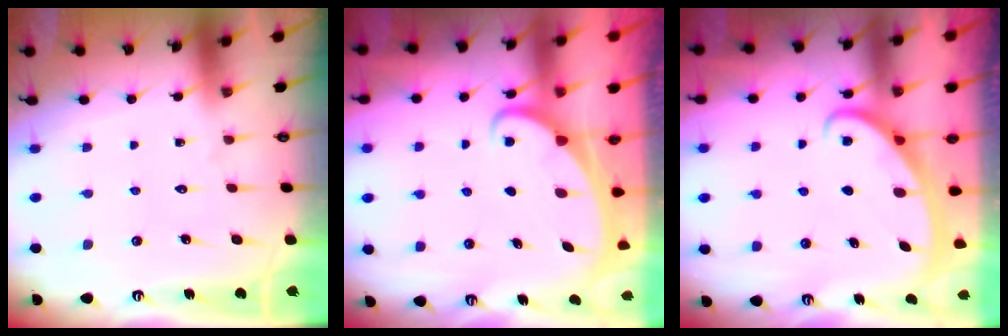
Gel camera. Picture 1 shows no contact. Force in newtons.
{"total": 2.1, "press": 2.0, "slide": 0.3}
{"total": 2.6, "press": 2.6, "slide": 0.4}